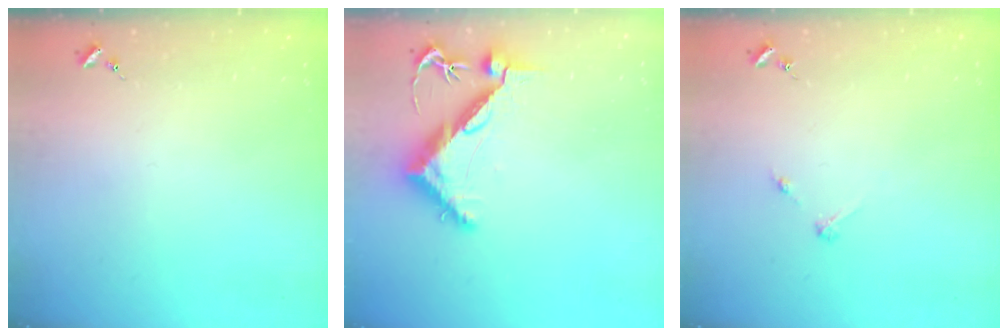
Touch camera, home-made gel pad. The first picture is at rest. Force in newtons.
{"total": 11.0, "press": 10.9, "slide": 1.1}
{"total": 2.7, "press": 2.7, "slide": 0.3}